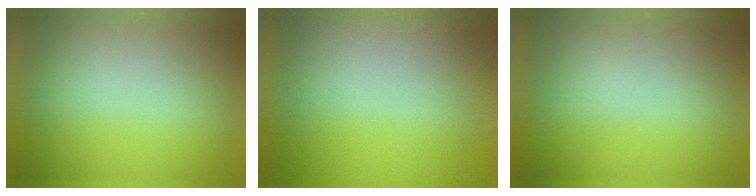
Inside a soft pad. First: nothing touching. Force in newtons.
{"total": 4.9}
{"total": 1.3}